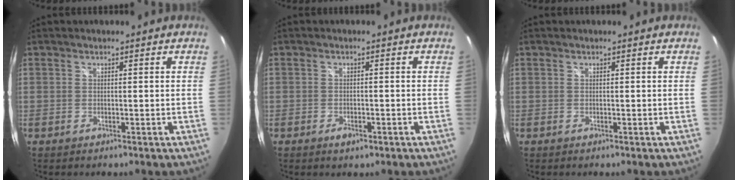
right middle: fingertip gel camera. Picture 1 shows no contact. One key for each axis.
{"total": 2.1, "fx": -1.2, "fy": 1.1, "fz": 1.3, "tx": -0.023, "ty": -0.004, "tz": -0.020}
{"total": 0.0}